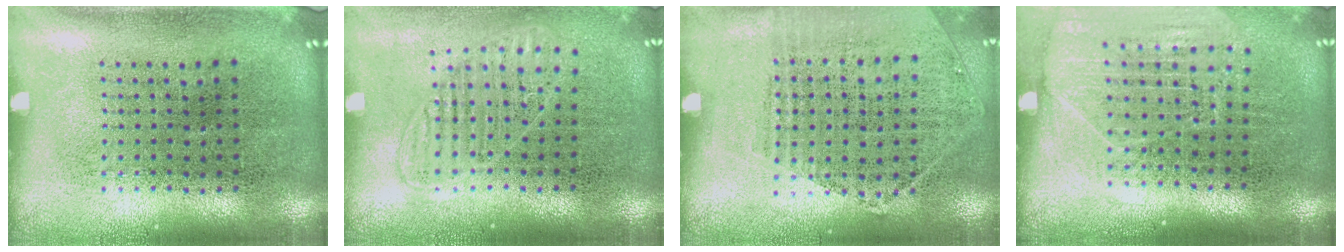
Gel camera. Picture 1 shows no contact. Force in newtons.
{"total": 1.4, "press": 1.2, "slide": 0.7}
{"total": 1.2, "press": 1.0, "slide": 0.6}
{"total": 1.7, "press": 1.5, "slide": 0.8}